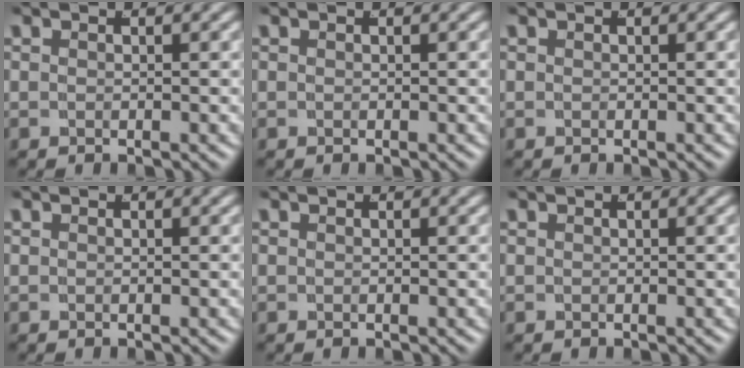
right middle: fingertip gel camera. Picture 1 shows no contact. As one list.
[{"total": 0.0}, {"total": 0.0}, {"total": 0.0}, {"total": 0.0}, {"total": 0.0}]